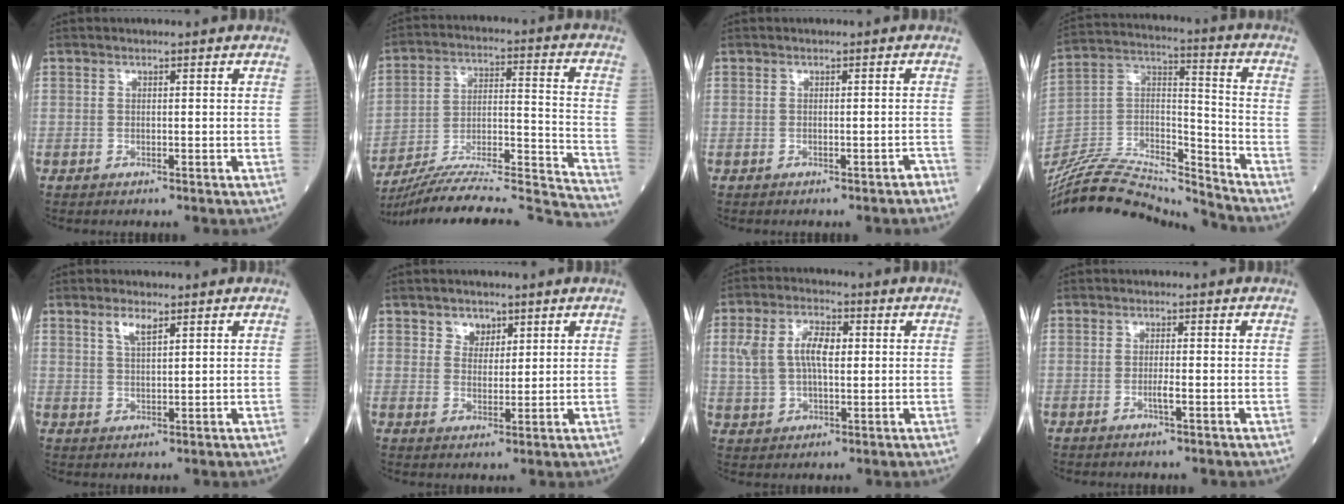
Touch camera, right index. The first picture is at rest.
{"total": 27.3, "force": [-26.0, -0.3, 8.2], "torque": [-0.095, -0.003, -0.385]}
{"total": 1.0, "force": [-0.8, 0.2, 0.6], "torque": [-0.006, 0.006, -0.008]}
{"total": 22.8, "force": [-22.0, 1.8, 5.7], "torque": [-0.126, 0.025, -0.375]}
{"total": 3.0, "force": [1.9, 0.7, 2.2], "torque": [-0.046, 0.001, 0.039]}
{"total": 3.2, "force": [2.0, 2.2, 1.0], "torque": [-0.012, 0.000, 0.036]}
{"total": 9.1, "force": [1.6, 4.6, 7.6], "torque": [-0.164, 0.022, 0.035]}
{"total": 1.6, "force": [-0.5, 0.0, 1.5], "torque": [-0.028, -0.002, -0.011]}